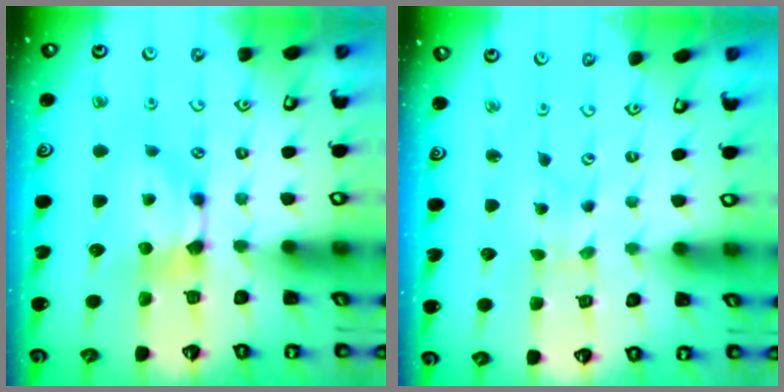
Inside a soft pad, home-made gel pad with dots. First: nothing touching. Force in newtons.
{"total": 5.3, "press": 5.3, "slide": 0.2}